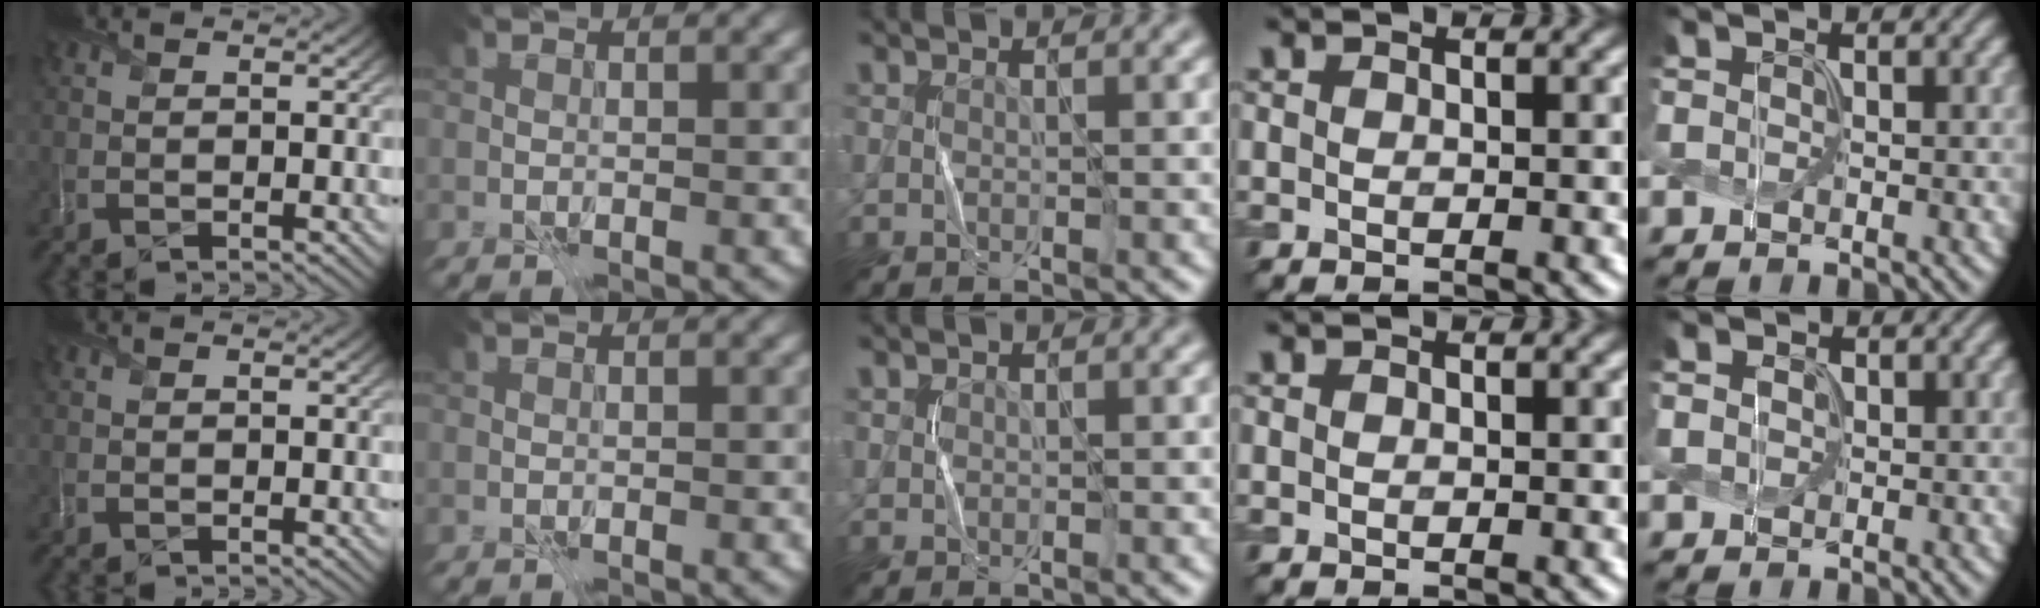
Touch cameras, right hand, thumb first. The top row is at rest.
{"little": {"total": 1.3, "force": [0.6, 1.1, 0.5], "torque": [-0.015, 0.008, 0.002]}}